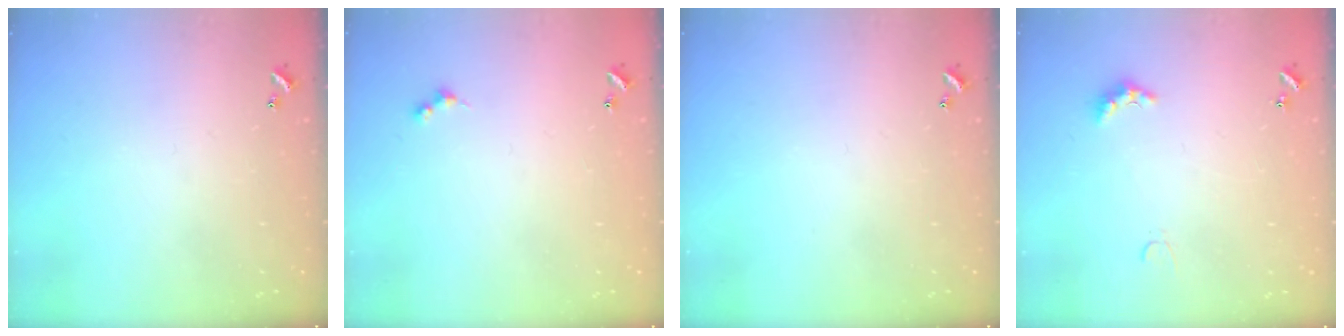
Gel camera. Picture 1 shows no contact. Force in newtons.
{"total": 1.5, "press": 1.5, "slide": 0.3}
{"total": 0.0}
{"total": 2.9, "press": 2.8, "slide": 0.6}